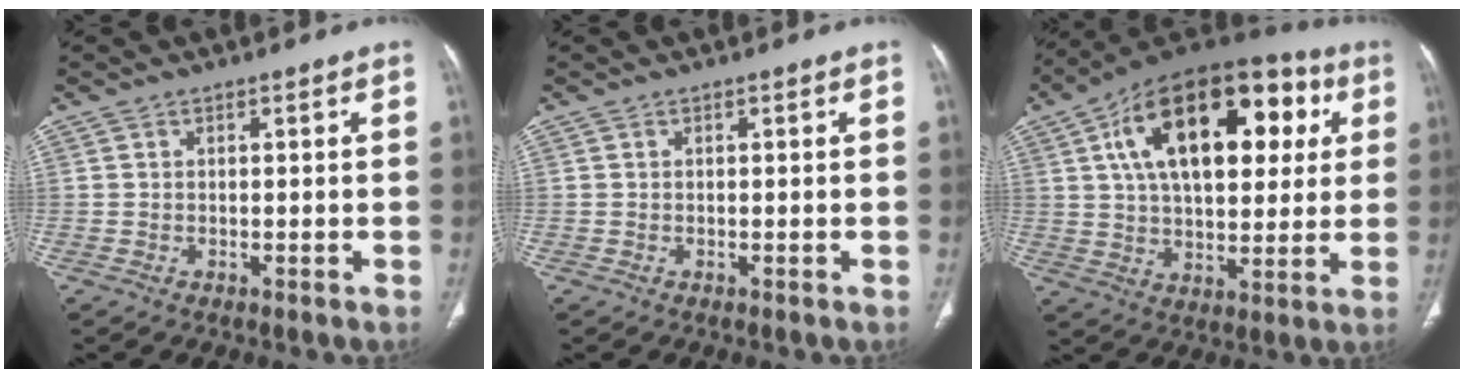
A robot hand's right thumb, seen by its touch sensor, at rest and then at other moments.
{"total": 0.0}
{"total": 26.8, "force": [7.9, 14.4, 21.2], "torque": [-0.312, 0.020, 0.120]}